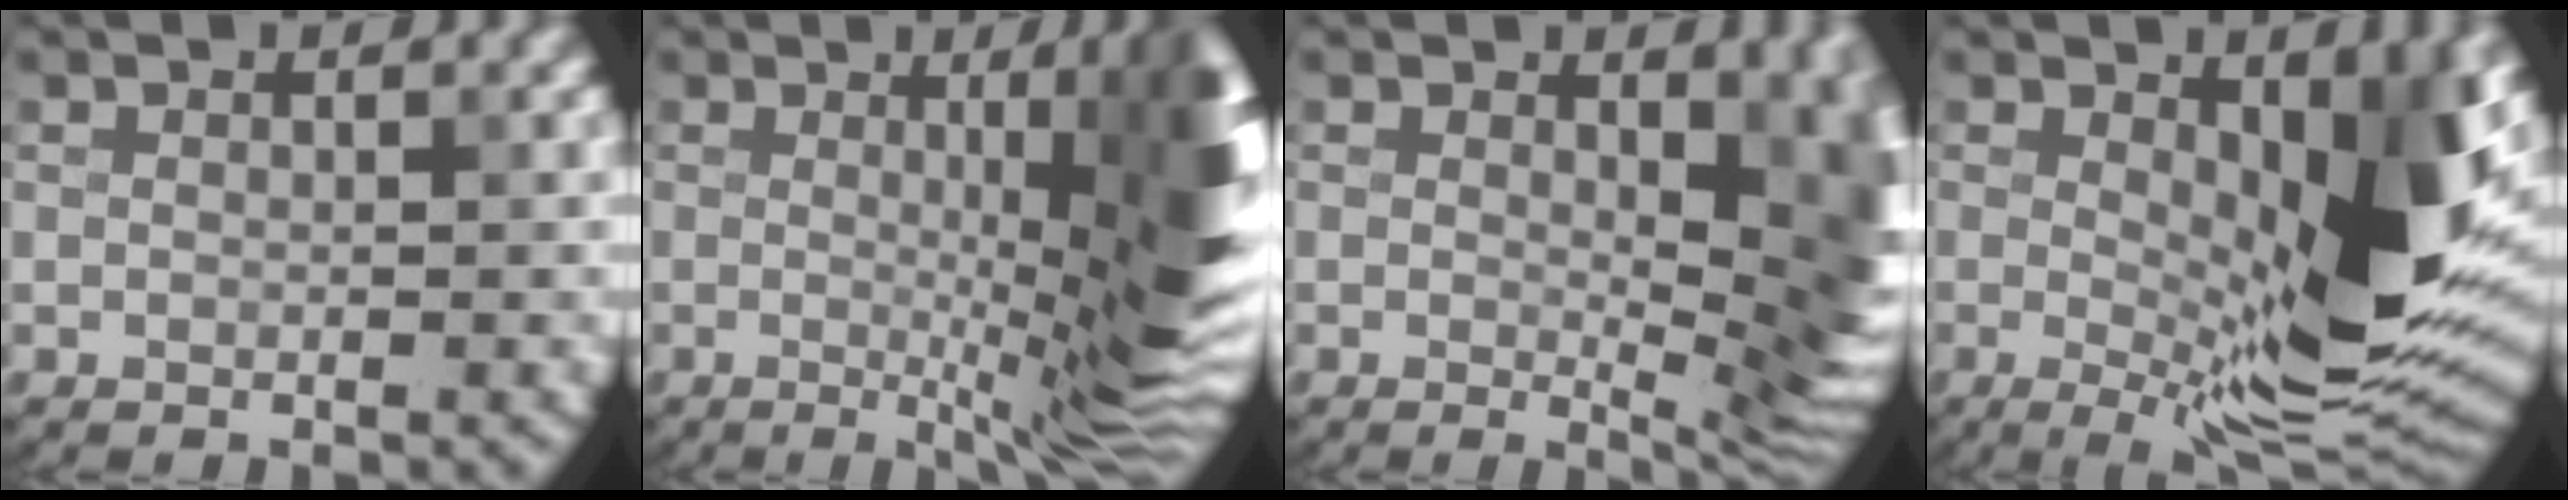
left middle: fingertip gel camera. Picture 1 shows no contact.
{"total": 14.4, "force": [0.8, 3.5, 13.9], "torque": [-0.114, 0.003, 0.005]}
{"total": 9.7, "force": [1.2, 3.8, 8.9], "torque": [-0.092, -0.009, 0.020]}
{"total": 11.8, "force": [0.7, 3.3, 11.4], "torque": [-0.160, -0.016, 0.012]}